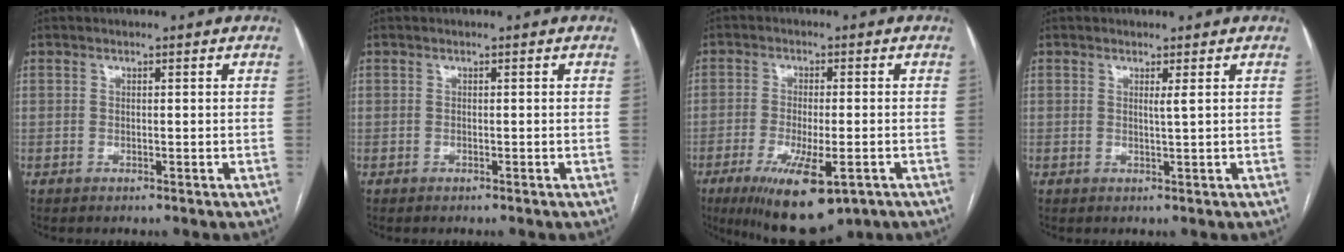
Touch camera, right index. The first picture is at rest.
{"total": 0.0}
{"total": 12.1, "force": [-6.4, 3.3, 9.8], "torque": [-0.168, -0.028, -0.094]}
{"total": 0.8, "force": [0.4, -0.3, 0.7], "torque": [-0.020, -0.007, 0.009]}